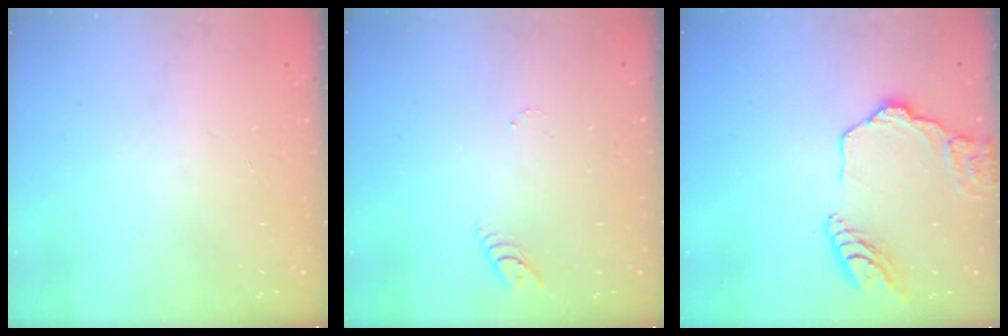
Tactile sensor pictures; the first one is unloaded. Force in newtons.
{"total": 3.5, "press": 3.5, "slide": 0.3}
{"total": 14.6, "press": 14.5, "slide": 1.6}